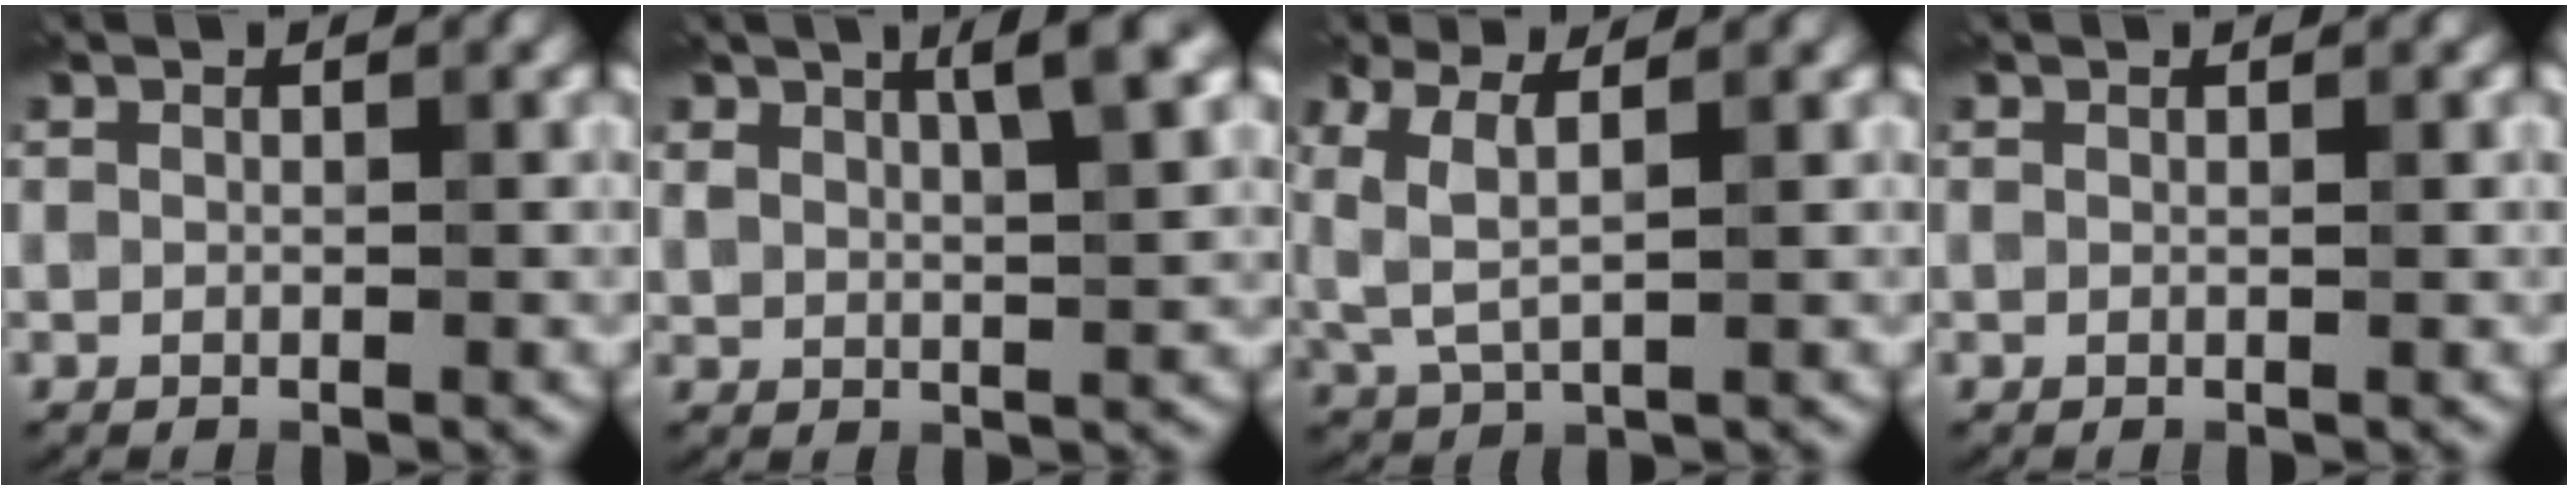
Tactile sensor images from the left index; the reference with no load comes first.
{"total": 4.0, "force": [2.4, 0.8, 3.0], "torque": [-0.056, 0.006, 0.043]}
{"total": 3.3, "force": [1.1, 0.8, 3.1], "torque": [-0.080, 0.002, 0.027]}
{"total": 0.0}